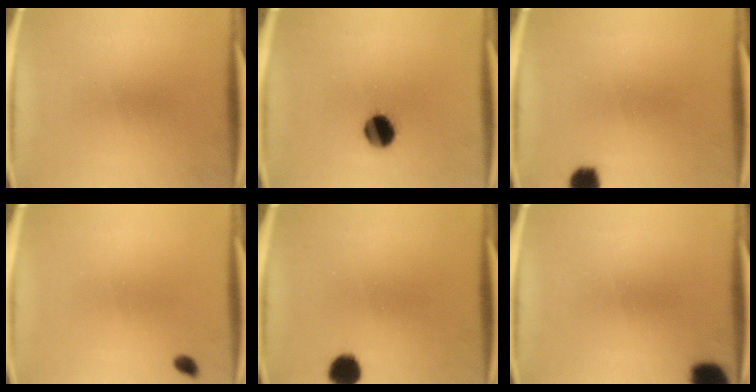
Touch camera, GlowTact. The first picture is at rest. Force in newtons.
{"total": 8.3}
{"total": 3.8}
{"total": 1.3}
{"total": 5.5}
{"total": 7.2}